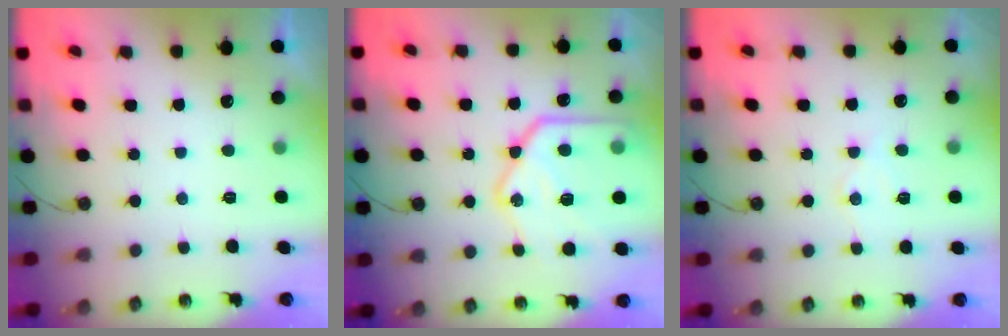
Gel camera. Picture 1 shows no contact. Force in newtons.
{"total": 24.1, "press": 23.9, "slide": 2.6}
{"total": 7.6, "press": 7.6, "slide": 0.6}